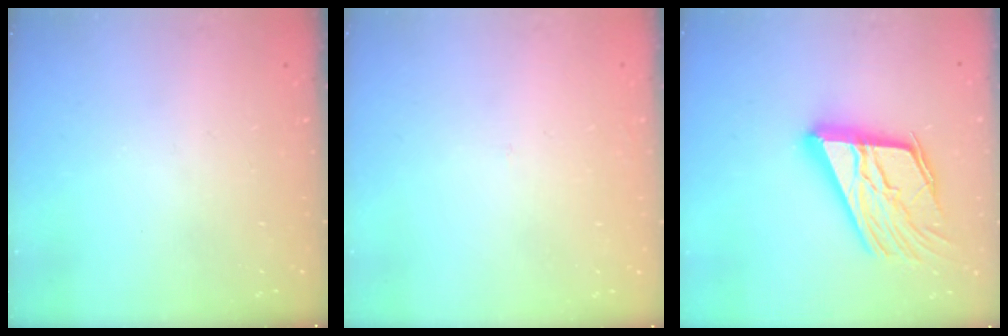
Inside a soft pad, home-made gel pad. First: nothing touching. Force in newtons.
{"total": 1.4, "press": 1.4, "slide": 0.1}
{"total": 22.6, "press": 22.3, "slide": 3.2}